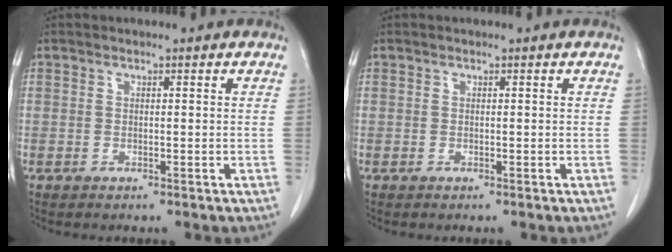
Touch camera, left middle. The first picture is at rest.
{"total": 0.0}